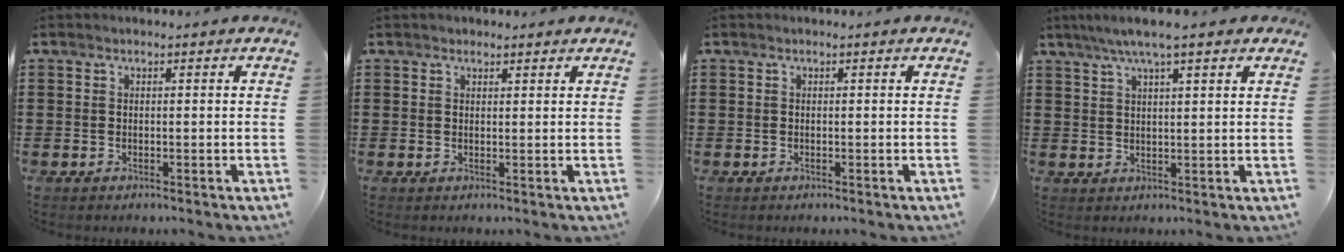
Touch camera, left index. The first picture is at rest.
{"total": 1.0, "force": [0.9, 0.4, 0.2], "torque": [-0.005, 0.002, 0.019]}
{"total": 0.0}
{"total": 5.7, "force": [4.1, 0.6, 4.0], "torque": [-0.085, 0.003, 0.071]}